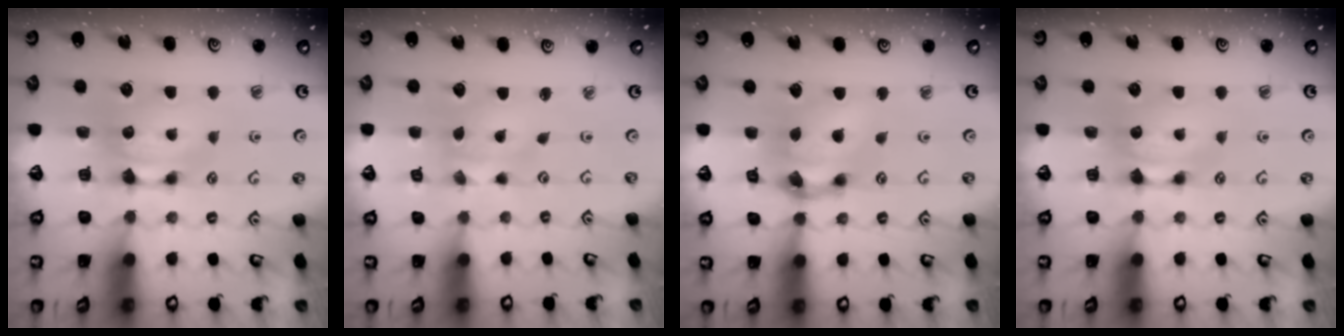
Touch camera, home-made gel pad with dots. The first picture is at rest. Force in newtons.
{"total": 1.3, "press": 0.7, "slide": 1.1}
{"total": 6.2, "press": 5.7, "slide": 2.4}
{"total": 0.0}